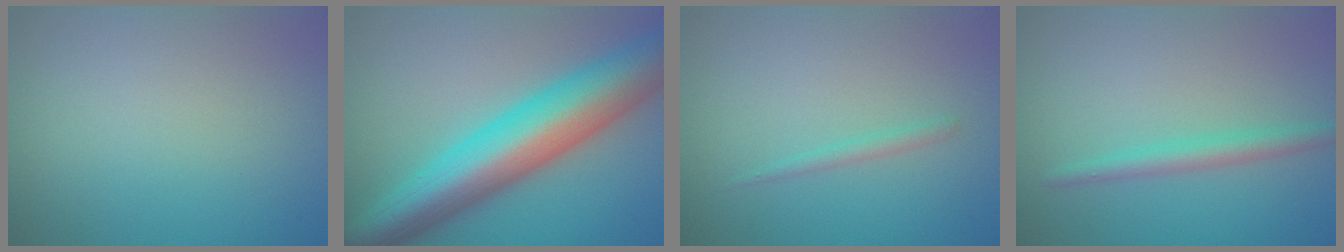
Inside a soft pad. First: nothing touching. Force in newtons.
{"total": 11.5, "press": 11.5, "slide": 0.2}
{"total": 0.9, "press": 0.9, "slide": 0.1}
{"total": 2.1, "press": 2.0, "slide": 0.2}